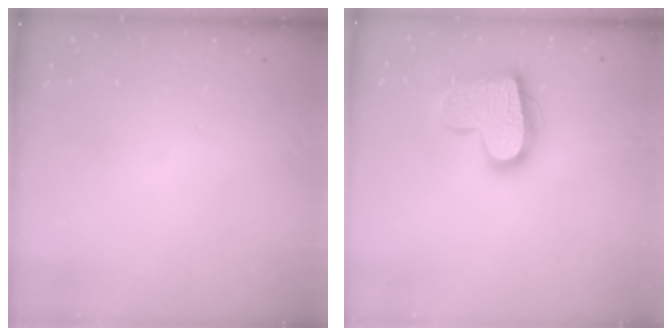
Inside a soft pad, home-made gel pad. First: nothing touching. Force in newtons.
{"total": 16.7, "press": 16.7, "slide": 1.1}